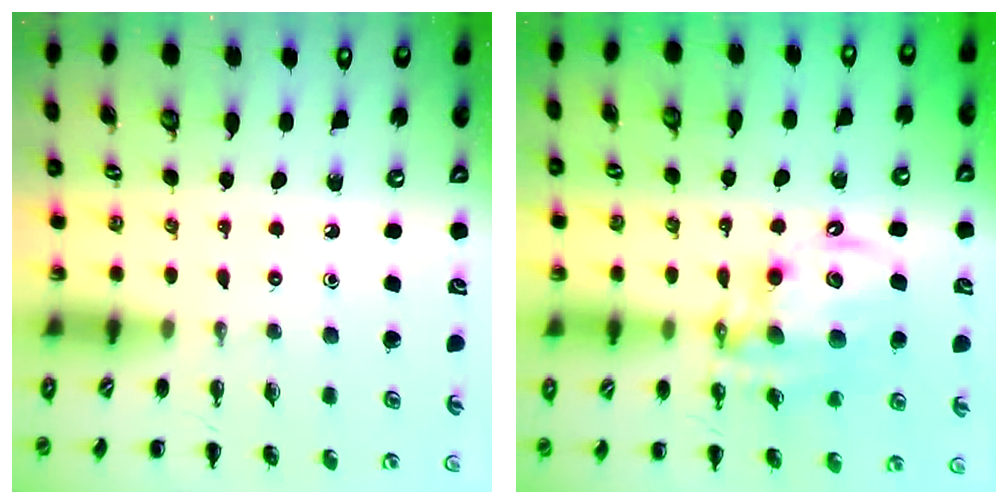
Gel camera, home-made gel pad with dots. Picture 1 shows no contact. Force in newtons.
{"total": 14.2, "press": 13.7, "slide": 3.8}